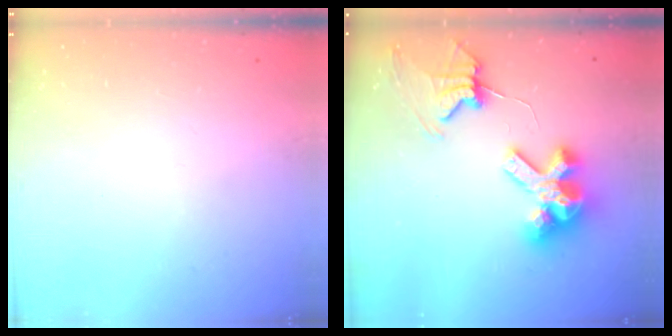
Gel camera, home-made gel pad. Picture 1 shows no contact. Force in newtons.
{"total": 11.7, "press": 11.6, "slide": 1.3}